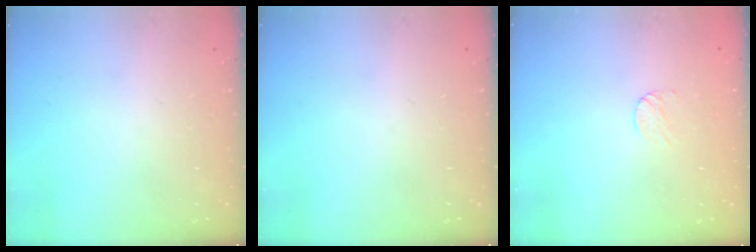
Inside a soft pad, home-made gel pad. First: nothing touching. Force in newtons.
{"total": 0.0}
{"total": 4.2, "press": 4.2, "slide": 0.3}